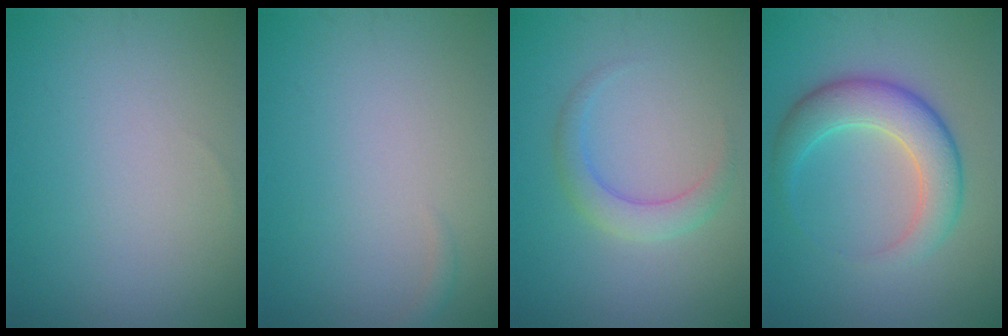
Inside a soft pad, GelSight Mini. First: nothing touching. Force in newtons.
{"total": 0.5, "press": 0.5, "slide": 0.0}
{"total": 2.4, "press": 2.4, "slide": 0.0}
{"total": 5.4, "press": 5.4, "slide": 0.2}